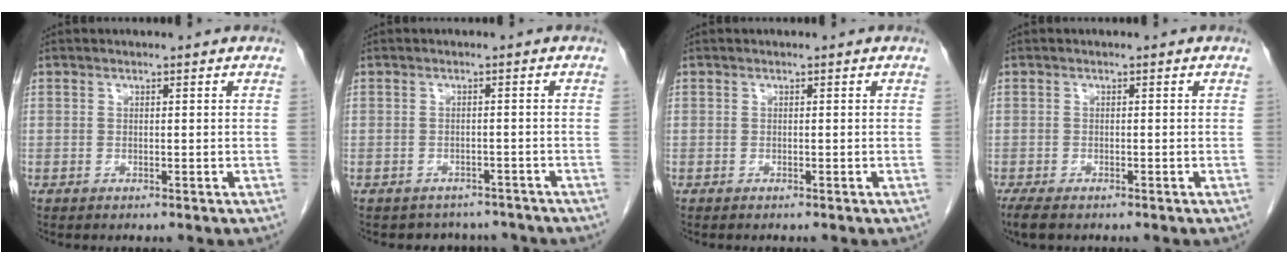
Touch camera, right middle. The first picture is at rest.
{"total": 5.8, "force": [-5.1, 2.7, 0.1], "torque": [0.004, 0.014, -0.057]}
{"total": 0.6, "force": [-0.6, 0.1, 0.2], "torque": [-0.009, -0.003, -0.009]}
{"total": 3.5, "force": [-2.6, 1.2, 2.0], "torque": [-0.041, -0.011, -0.039]}